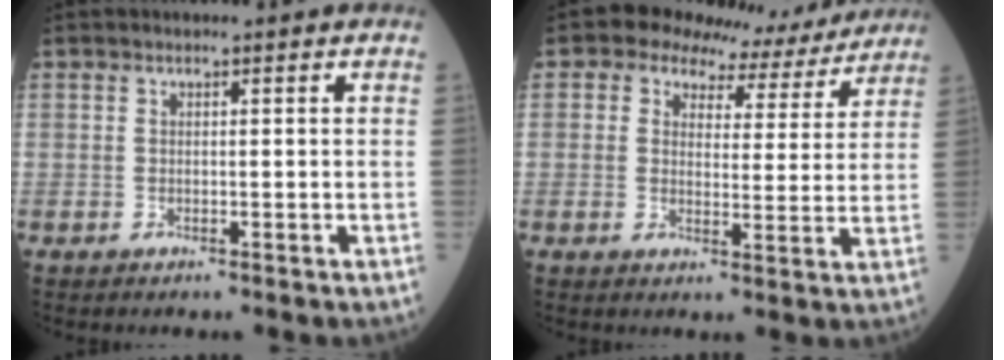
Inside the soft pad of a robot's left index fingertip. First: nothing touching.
{"total": 8.8, "force": [7.7, 3.9, 1.4], "torque": [-0.016, 0.011, 0.084]}